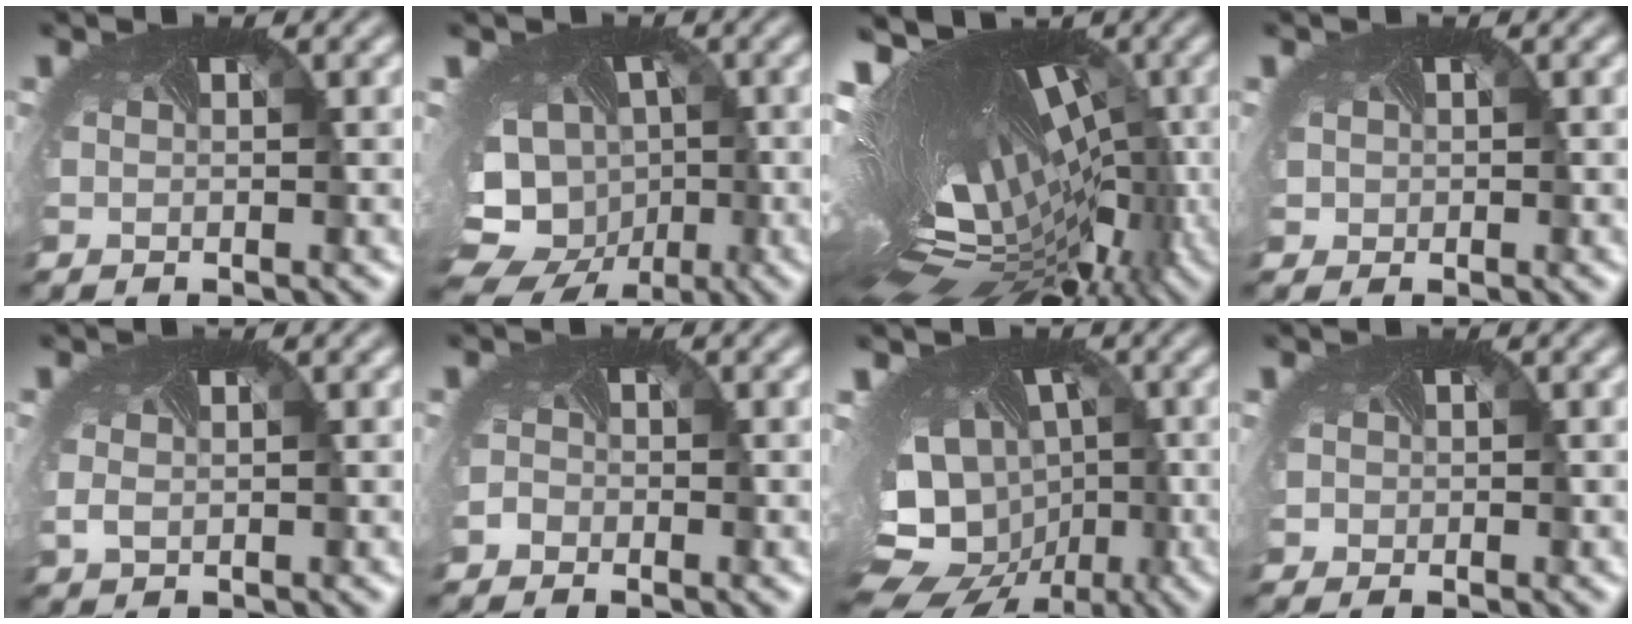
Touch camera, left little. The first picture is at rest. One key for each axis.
{"total": 15.8, "fx": -5.6, "fy": 12.6, "fz": 7.7, "tx": -0.131, "ty": -0.060, "tz": -0.070}
{"total": 20.7, "fx": 0.4, "fy": 9.2, "fz": 18.5, "tx": -0.299, "ty": 0.039, "tz": 0.007}
{"total": 1.2, "fx": 0.3, "fy": 1.2, "fz": 0.3, "tx": -0.005, "ty": 0.003, "tz": 0.000}
{"total": 1.0, "fx": -0.2, "fy": 0.8, "fz": 0.6, "tx": -0.021, "ty": -0.002, "tz": 0.003}
{"total": 0.9, "fx": -0.7, "fy": 0.6, "fz": -0.2, "tx": 0.003, "ty": -0.006, "tz": -0.016}
{"total": 16.9, "fx": -5.1, "fy": 12.4, "fz": 10.3, "tx": -0.163, "ty": -0.012, "tz": -0.076}
{"total": 1.0, "fx": 0.0, "fy": 1.0, "fz": 0.1, "tx": 0.003, "ty": 0.001, "tz": -0.006}